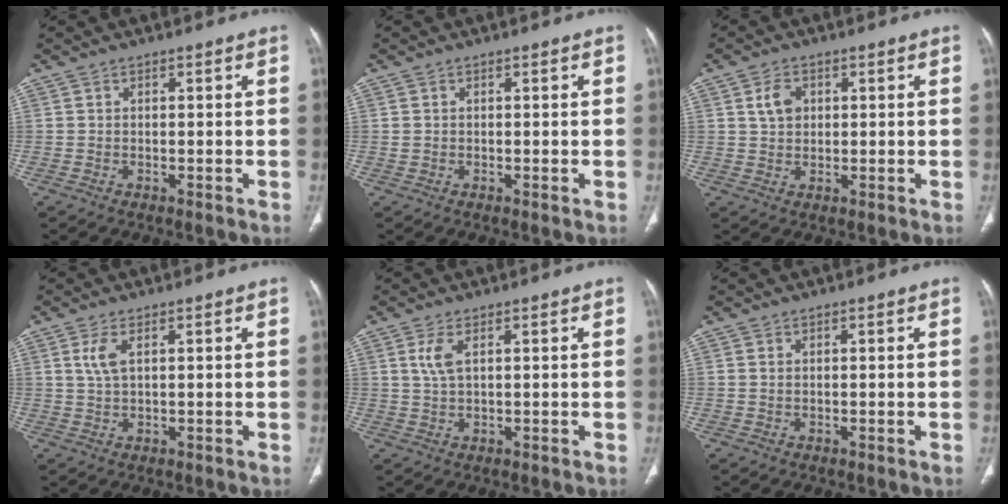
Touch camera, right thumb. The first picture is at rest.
{"total": 0.9, "force": [0.1, 0.5, 0.7], "torque": [-0.016, 0.000, 0.007]}
{"total": 4.1, "force": [1.4, 3.0, 2.5], "torque": [-0.035, -0.001, 0.026]}
{"total": 3.4, "force": [1.3, 1.3, 2.8], "torque": [-0.068, 0.000, 0.033]}
{"total": 3.4, "force": [1.3, 1.2, 2.8], "torque": [-0.070, 0.000, 0.034]}
{"total": 0.6, "force": [0.2, 0.4, 0.4], "torque": [-0.010, -0.002, 0.005]}